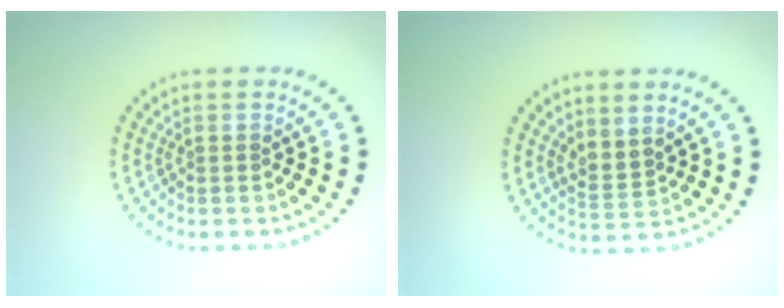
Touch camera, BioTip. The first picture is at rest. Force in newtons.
{"total": 1.8, "press": 1.4, "slide": 1.2}